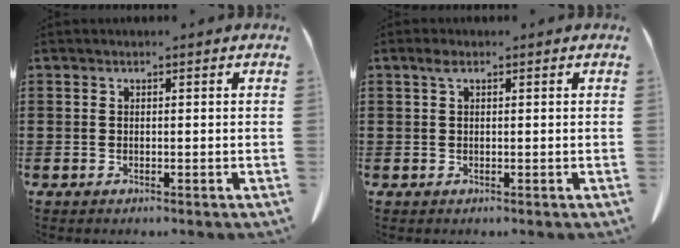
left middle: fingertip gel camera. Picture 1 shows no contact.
{"total": 1.4, "force": [0.6, 0.6, 1.1], "torque": [-0.025, 0.004, 0.010]}